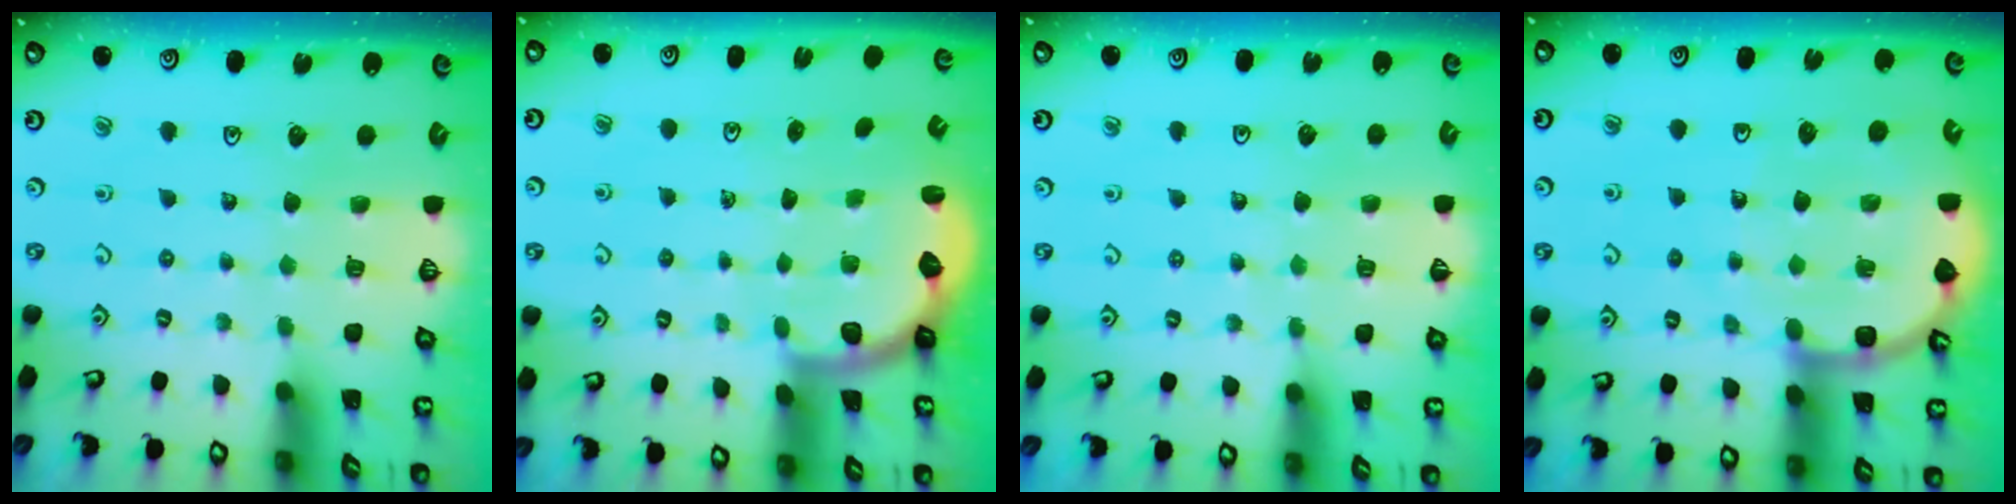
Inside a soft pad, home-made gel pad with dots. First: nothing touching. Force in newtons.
{"total": 2.4, "press": 2.1, "slide": 1.3}
{"total": 2.9, "press": 2.8, "slide": 0.5}
{"total": 10.8, "press": 10.3, "slide": 3.3}